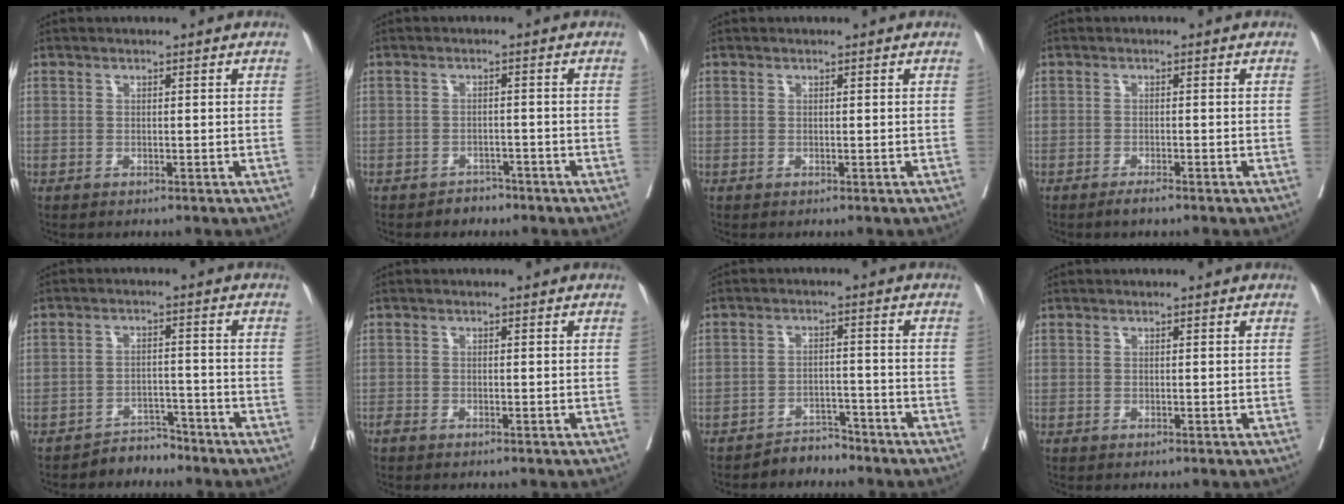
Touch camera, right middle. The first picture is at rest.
{"total": 2.1, "force": [-1.7, 1.2, 0.1], "torque": [-0.009, 0.003, -0.026]}
{"total": 0.0}
{"total": 1.5, "force": [-1.3, 0.0, 0.9], "torque": [-0.020, -0.004, -0.021]}
{"total": 3.6, "force": [-3.4, 1.0, -0.4], "torque": [0.008, 0.000, -0.055]}
{"total": 0.8, "force": [-0.7, 0.2, 0.3], "torque": [-0.013, -0.003, -0.016]}
{"total": 3.4, "force": [-3.2, 0.9, -0.2], "torque": [0.005, -0.004, -0.053]}
{"total": 0.0}